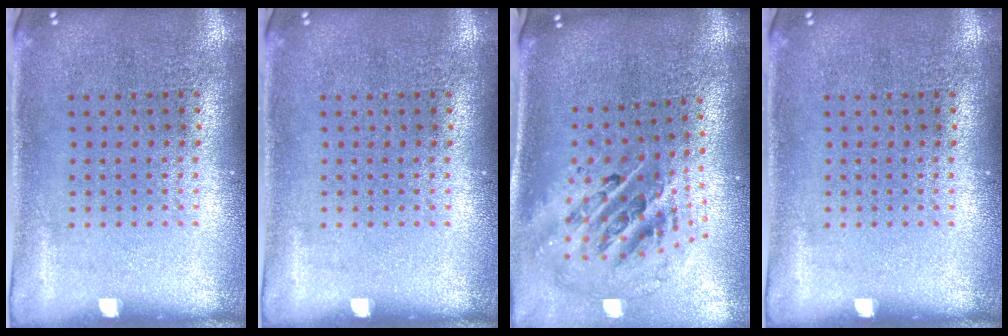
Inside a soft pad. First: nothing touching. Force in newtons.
{"total": 0.0}
{"total": 2.8, "press": 1.9, "slide": 2.1}
{"total": 0.0}